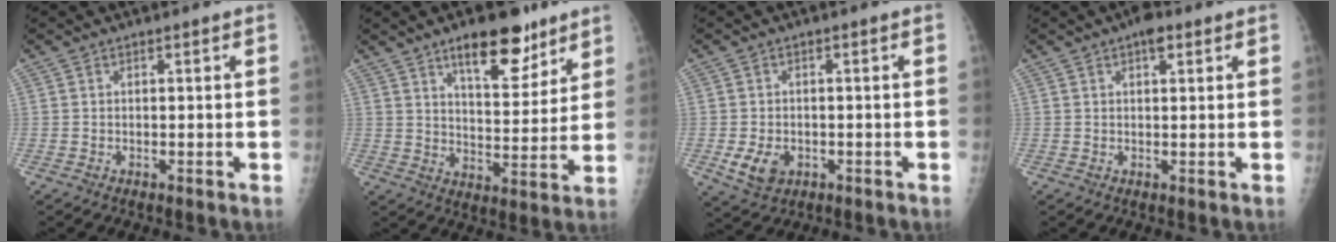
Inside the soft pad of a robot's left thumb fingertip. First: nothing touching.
{"total": 12.6, "force": [8.2, 5.2, 8.1], "torque": [-0.082, -0.050, 0.127]}
{"total": 5.1, "force": [-1.6, 3.8, 3.0], "torque": [-0.047, -0.001, -0.019]}
{"total": 3.0, "force": [1.6, 1.4, 2.1], "torque": [-0.019, -0.002, 0.021]}